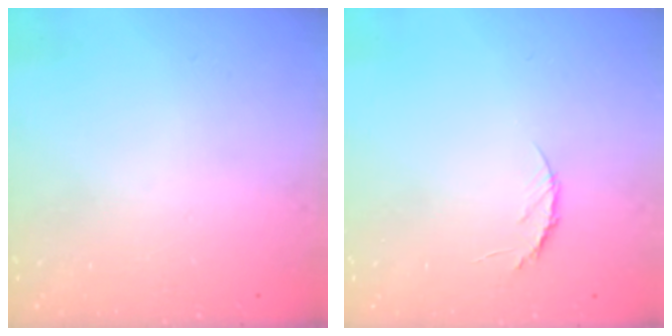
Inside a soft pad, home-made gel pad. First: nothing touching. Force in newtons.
{"total": 4.7, "press": 4.6, "slide": 0.4}